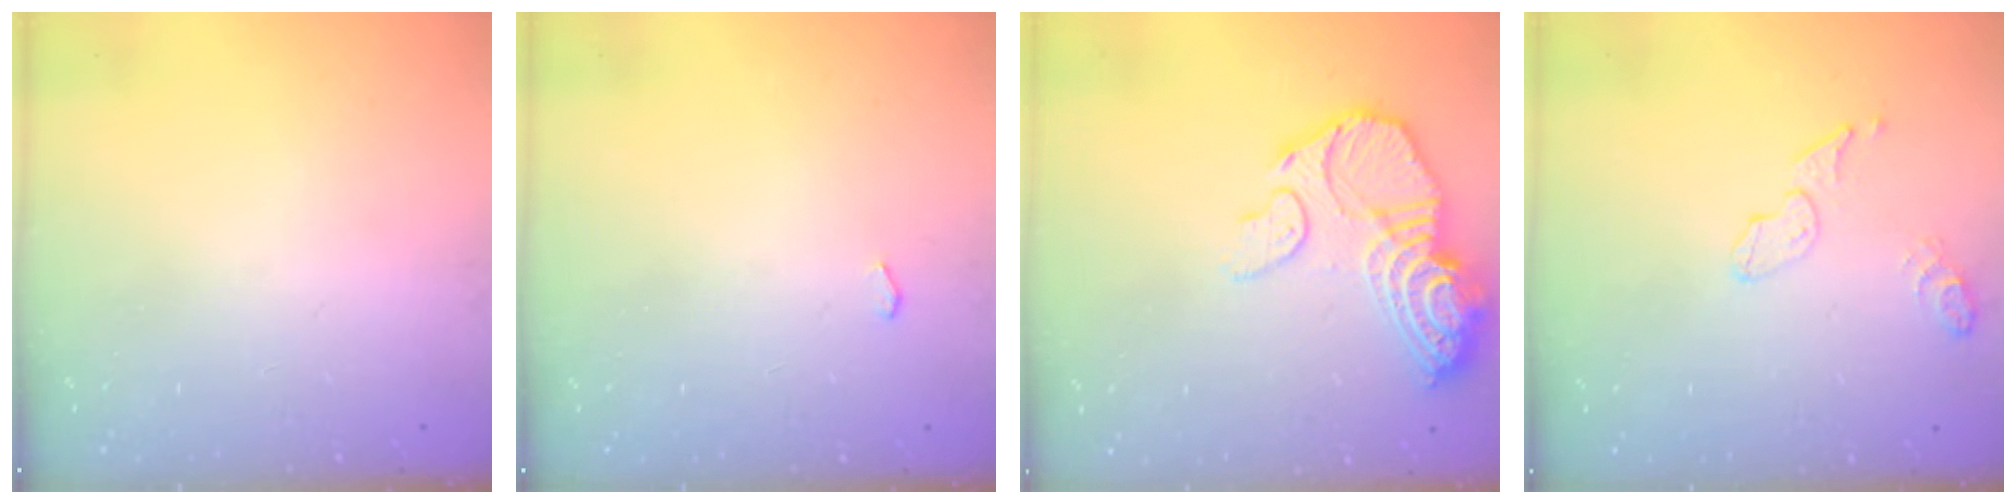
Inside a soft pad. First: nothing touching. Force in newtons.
{"total": 2.6, "press": 2.0, "slide": 1.7}
{"total": 15.3, "press": 15.2, "slide": 1.4}
{"total": 5.6, "press": 5.6, "slide": 0.4}